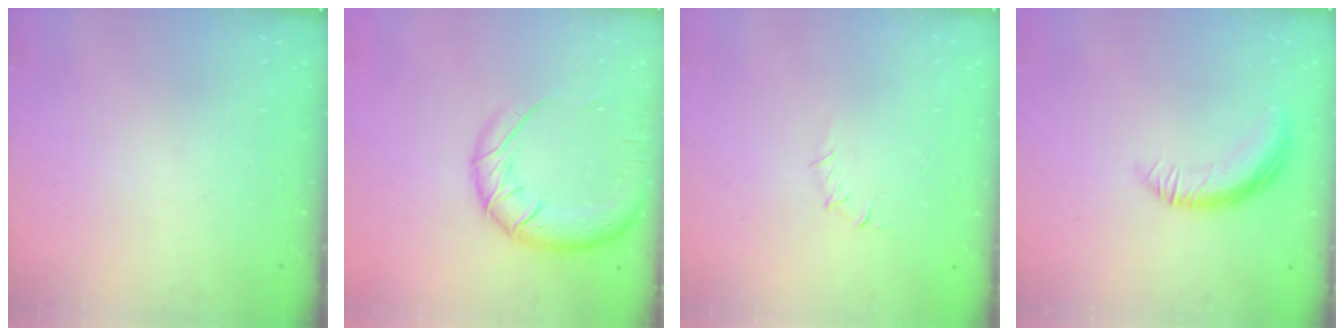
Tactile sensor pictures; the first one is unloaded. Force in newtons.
{"total": 16.7, "press": 16.6, "slide": 2.1}
{"total": 4.3, "press": 4.0, "slide": 1.4}
{"total": 11.6, "press": 11.5, "slide": 0.9}